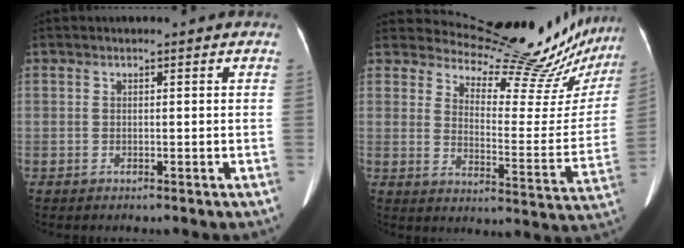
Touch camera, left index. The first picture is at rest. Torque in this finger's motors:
{"motor_torque": [0.22, -0.35, 0.00, 0.00]}